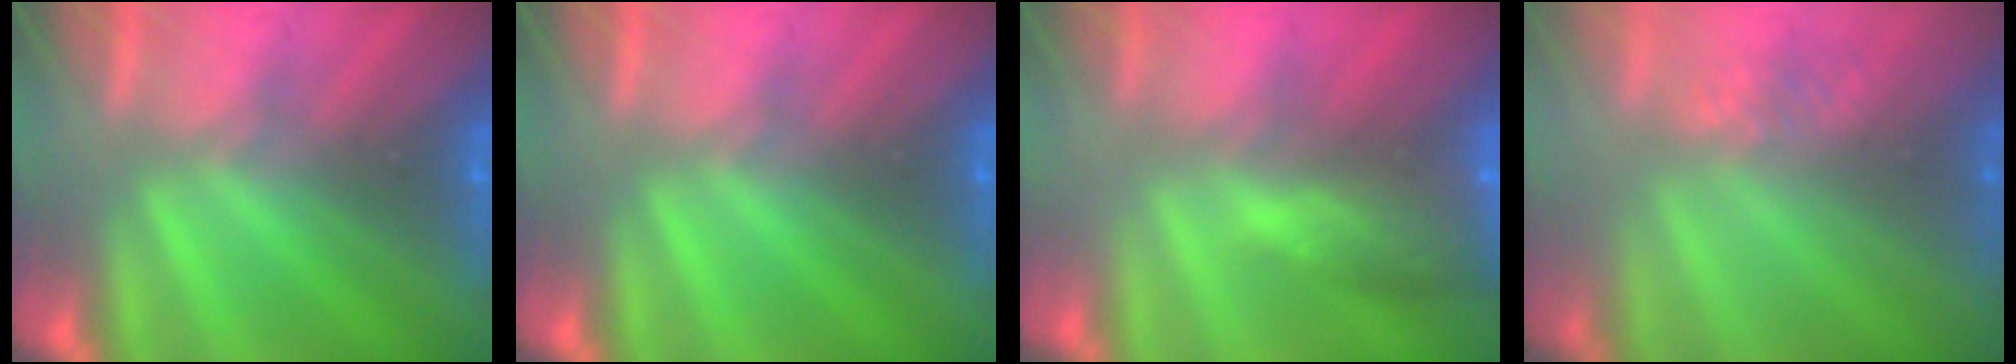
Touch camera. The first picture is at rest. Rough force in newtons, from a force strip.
{"total": 0.0}
{"total": 7.3}
{"total": 2.9}